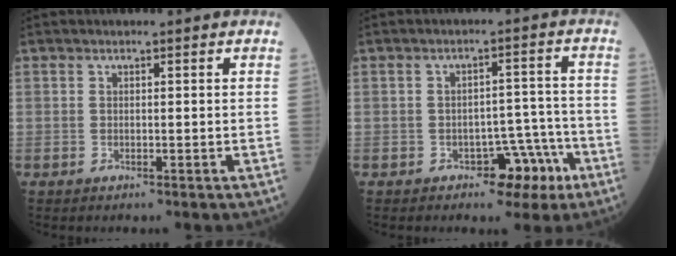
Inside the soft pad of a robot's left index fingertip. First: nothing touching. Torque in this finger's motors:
{"motor_torque": [-0.03, 0.10, 0.04, 0.00]}